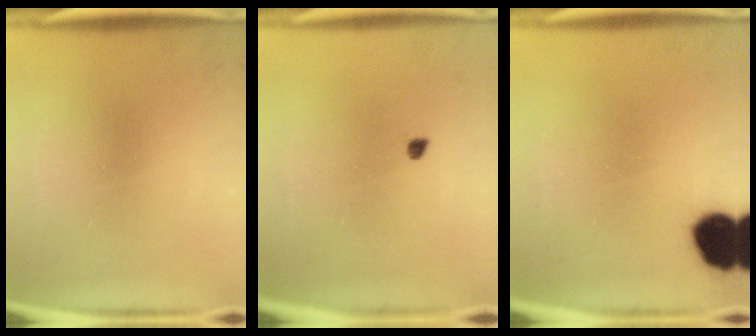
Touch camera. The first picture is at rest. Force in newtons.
{"total": 1.0}
{"total": 12.4}